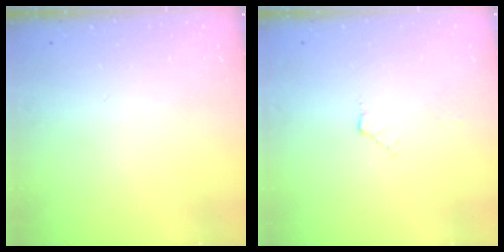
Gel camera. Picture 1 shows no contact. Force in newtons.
{"total": 3.7, "press": 3.7, "slide": 0.5}